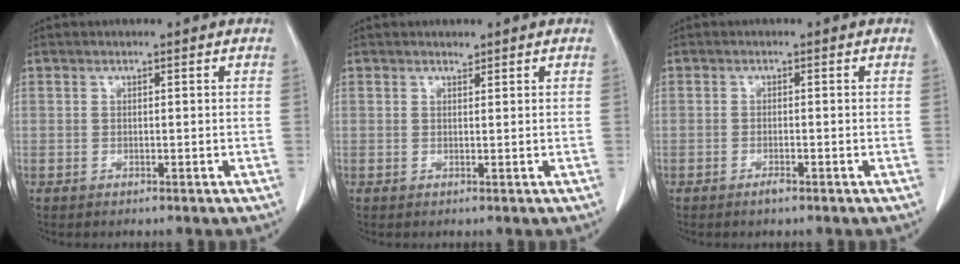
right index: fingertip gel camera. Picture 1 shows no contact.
{"total": 0.6, "force": [0.5, 0.1, 0.0], "torque": [-0.004, -0.005, 0.008]}
{"total": 1.2, "force": [-0.8, 0.1, 0.8], "torque": [-0.020, -0.001, -0.011]}